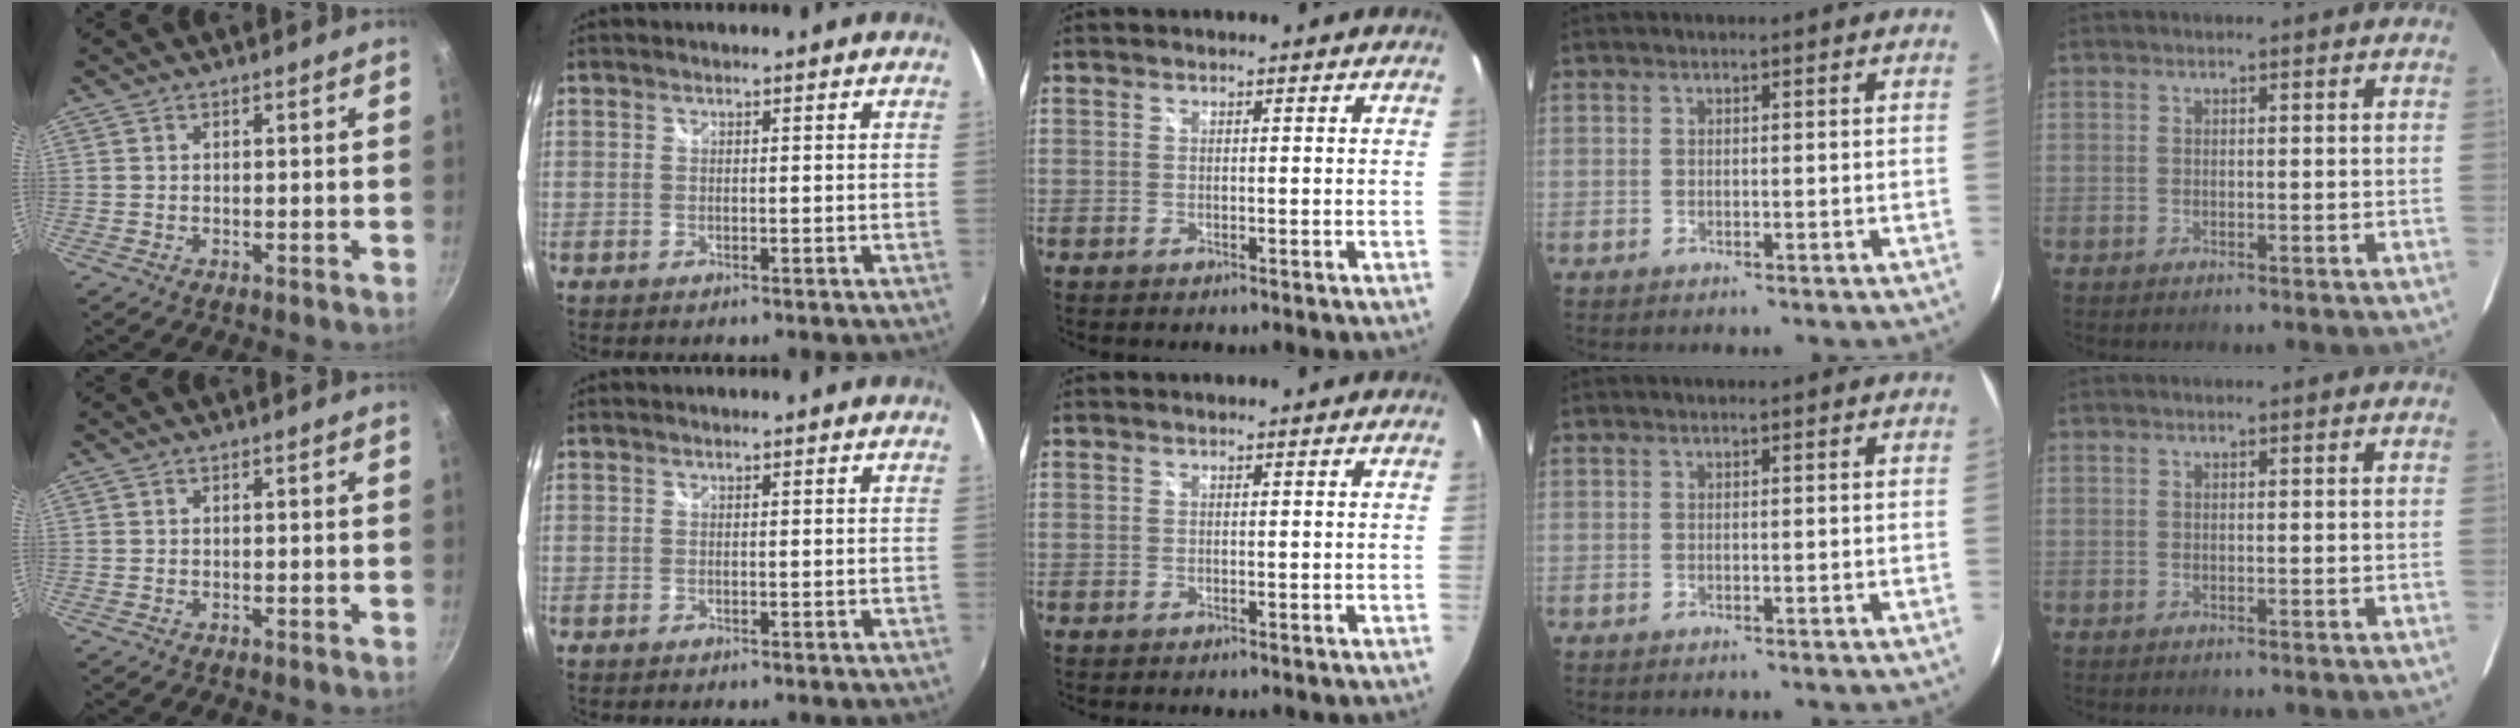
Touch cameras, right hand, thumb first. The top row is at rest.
{}